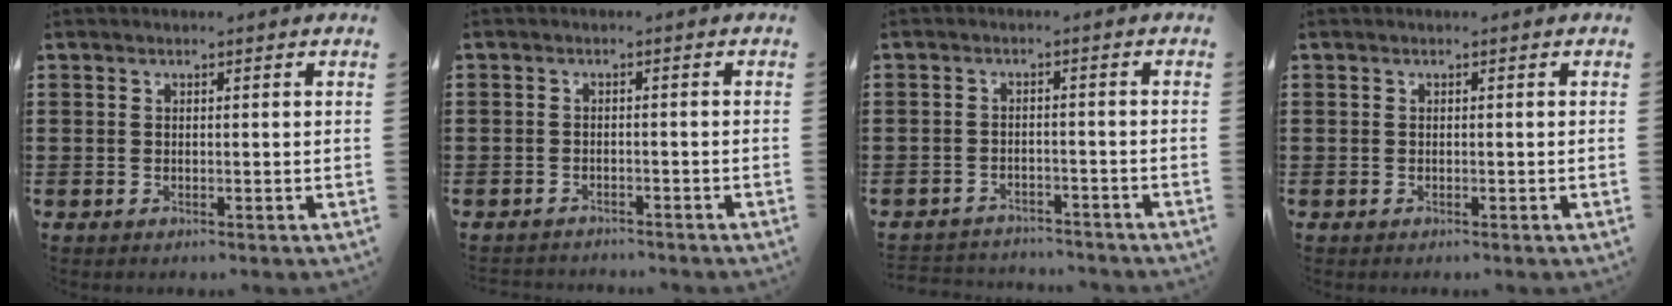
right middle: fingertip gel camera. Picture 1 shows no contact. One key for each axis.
{"total": 1.8, "fx": -1.7, "fy": 0.4, "fz": -0.3, "tx": 0.000, "ty": 0.001, "tz": -0.040}
{"total": 2.7, "fx": -2.7, "fy": 0.4, "fz": -0.3, "tx": -0.004, "ty": -0.001, "tz": -0.060}
{"total": 0.0}